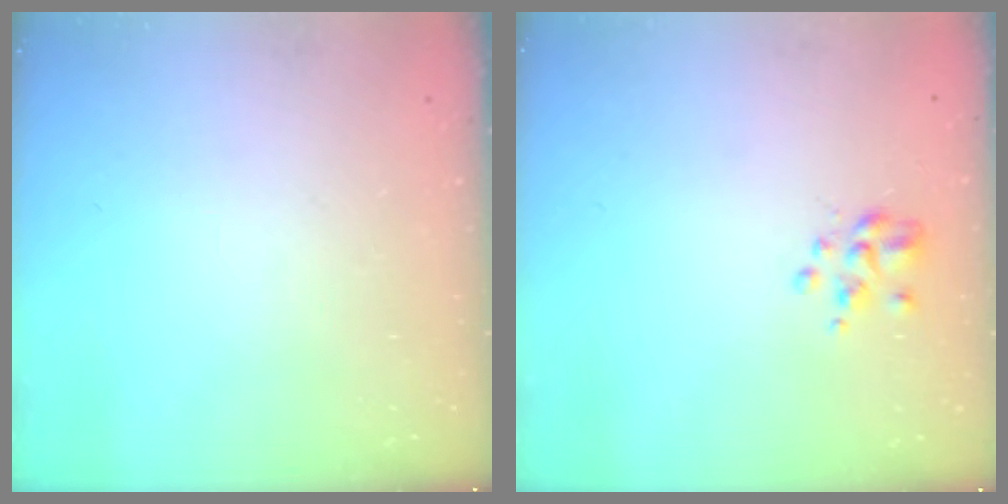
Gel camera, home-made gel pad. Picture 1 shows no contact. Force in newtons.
{"total": 2.0, "press": 1.9, "slide": 0.6}